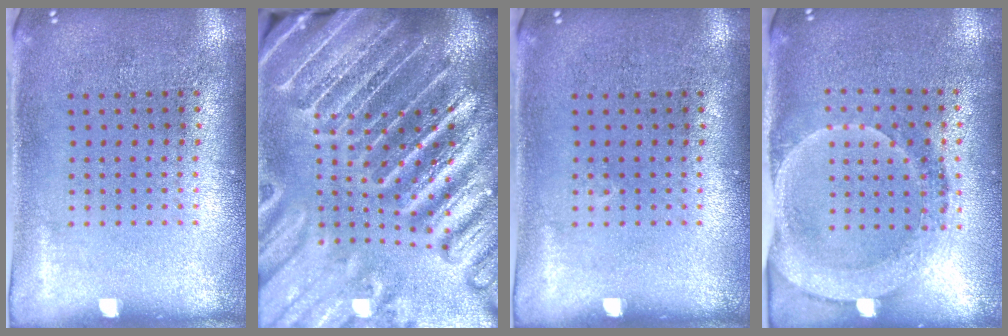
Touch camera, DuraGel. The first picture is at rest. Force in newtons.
{"total": 5.6, "press": 4.9, "slide": 2.8}
{"total": 0.0}
{"total": 1.8, "press": 1.6, "slide": 0.8}